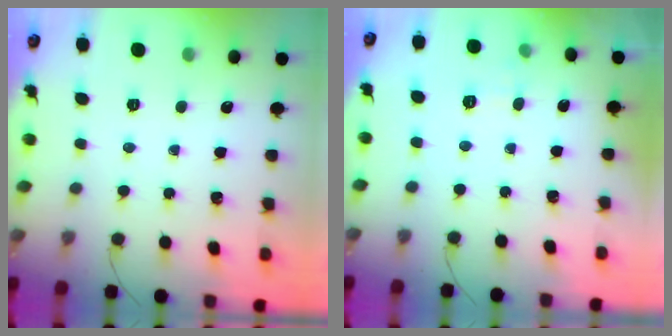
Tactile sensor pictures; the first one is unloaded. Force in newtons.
{"total": 3.1, "press": 2.8, "slide": 1.5}